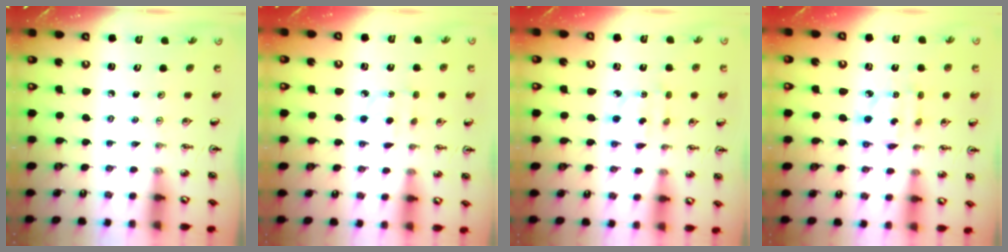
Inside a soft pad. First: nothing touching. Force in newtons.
{"total": 4.6, "press": 4.5, "slide": 0.5}
{"total": 2.5, "press": 2.5, "slide": 0.2}
{"total": 6.0, "press": 6.0, "slide": 0.3}